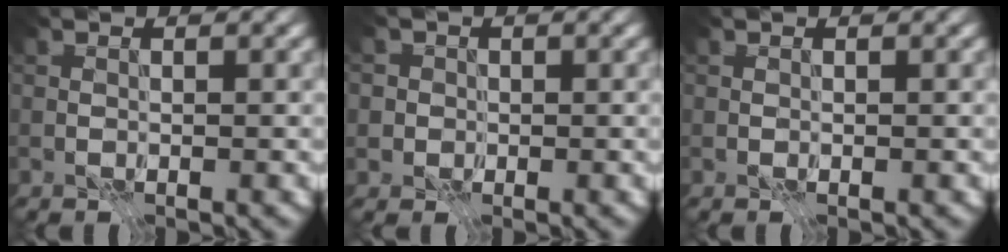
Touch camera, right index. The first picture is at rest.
{"total": 2.1, "force": [0.3, 2.1, 0.3], "torque": [0.010, 0.007, -0.005]}
{"total": 0.0}